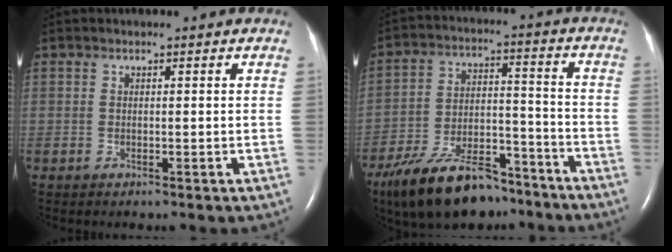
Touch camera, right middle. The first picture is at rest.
{"total": 16.0, "force": [-12.4, 5.9, 8.3], "torque": [-0.154, 0.009, -0.209]}